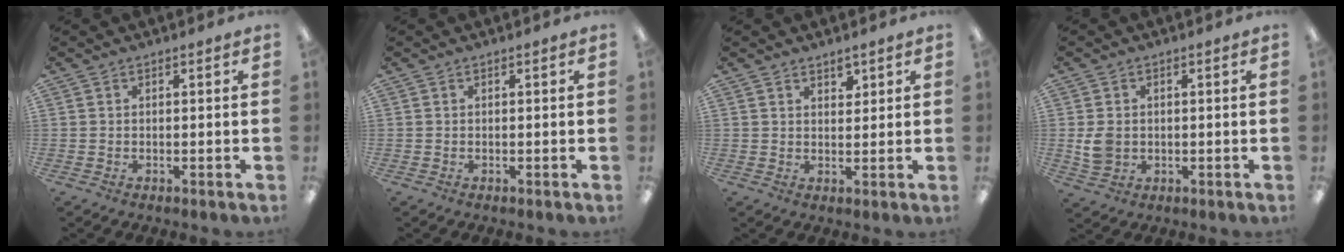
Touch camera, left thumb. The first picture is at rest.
{"total": 0.0}
{"total": 2.8, "force": [2.2, 1.4, 1.0], "torque": [0.003, -0.013, 0.035]}
{"total": 5.1, "force": [0.0, 4.1, 3.0], "torque": [-0.052, 0.004, 0.002]}